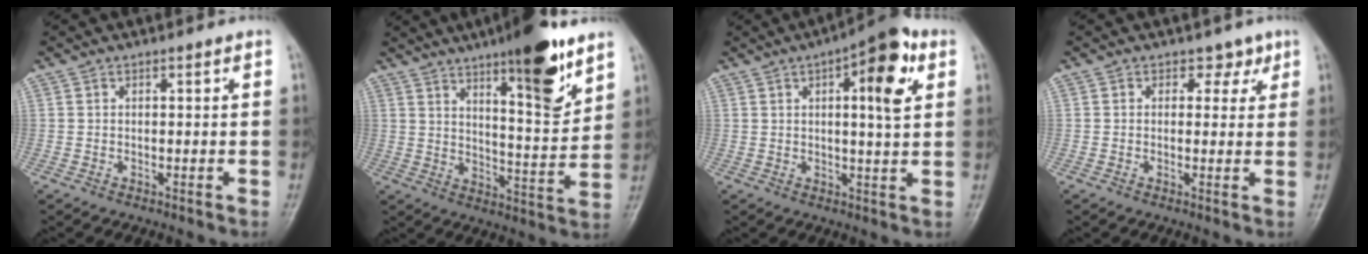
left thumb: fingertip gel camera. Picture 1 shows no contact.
{"total": 15.6, "force": [9.6, 3.6, 11.7], "torque": [-0.148, -0.062, 0.149]}
{"total": 11.3, "force": [4.0, 3.4, 10.0], "torque": [-0.123, 0.000, 0.049]}
{"total": 2.6, "force": [1.4, 2.0, 0.8], "torque": [0.012, -0.004, 0.010]}